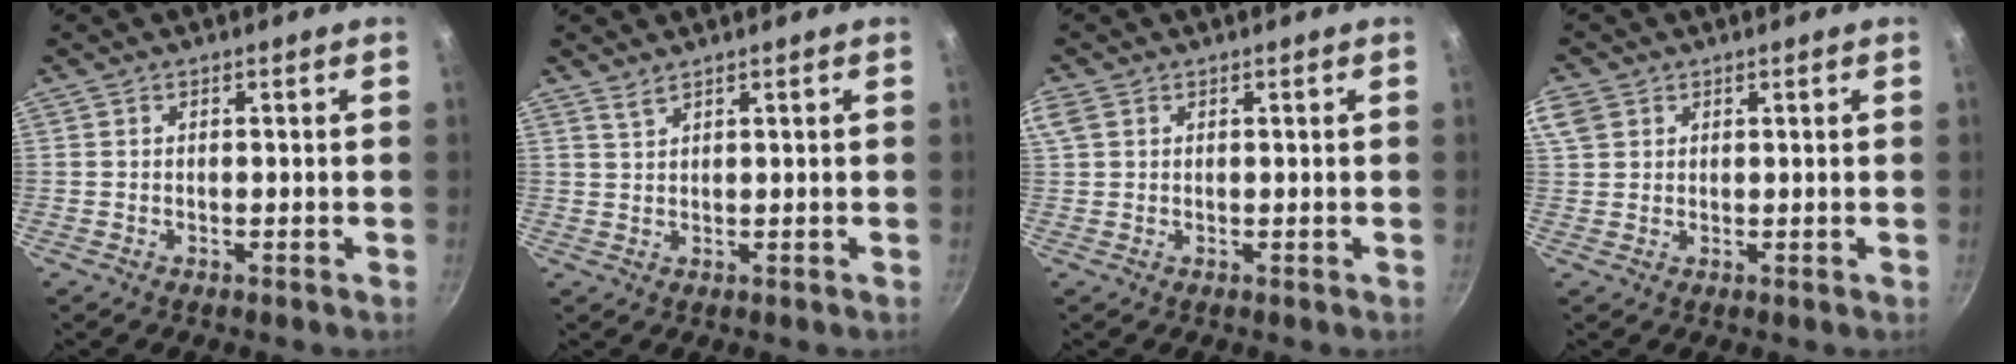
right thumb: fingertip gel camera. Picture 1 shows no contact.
{"total": 1.4, "force": [1.2, 0.1, 0.6], "torque": [-0.013, -0.009, 0.029]}
{"total": 3.8, "force": [1.6, 2.5, 2.3], "torque": [-0.054, 0.010, 0.037]}
{"total": 6.5, "force": [2.7, 5.0, 3.1], "torque": [-0.065, 0.012, 0.055]}